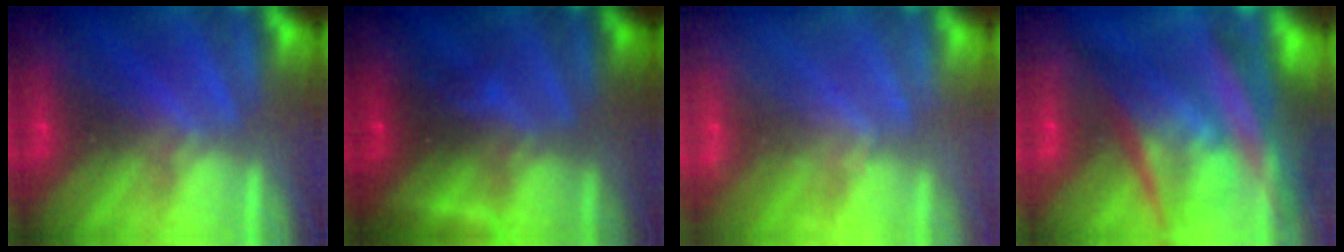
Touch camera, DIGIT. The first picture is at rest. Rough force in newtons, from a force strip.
{"total": 2.6}
{"total": 2.2}
{"total": 11.4}